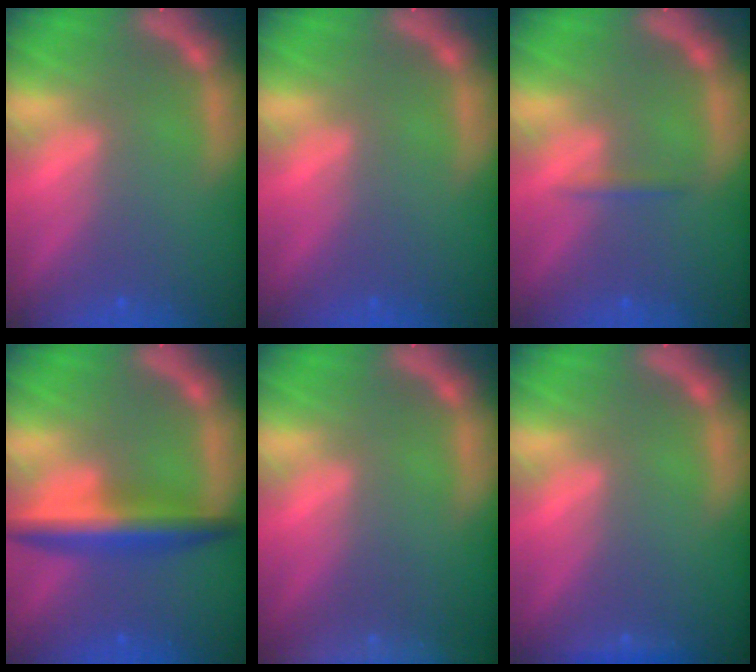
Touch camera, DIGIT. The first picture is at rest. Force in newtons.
{"total": 0.0}
{"total": 0.9}
{"total": 5.5}
{"total": 10.0}
{"total": 0.9}